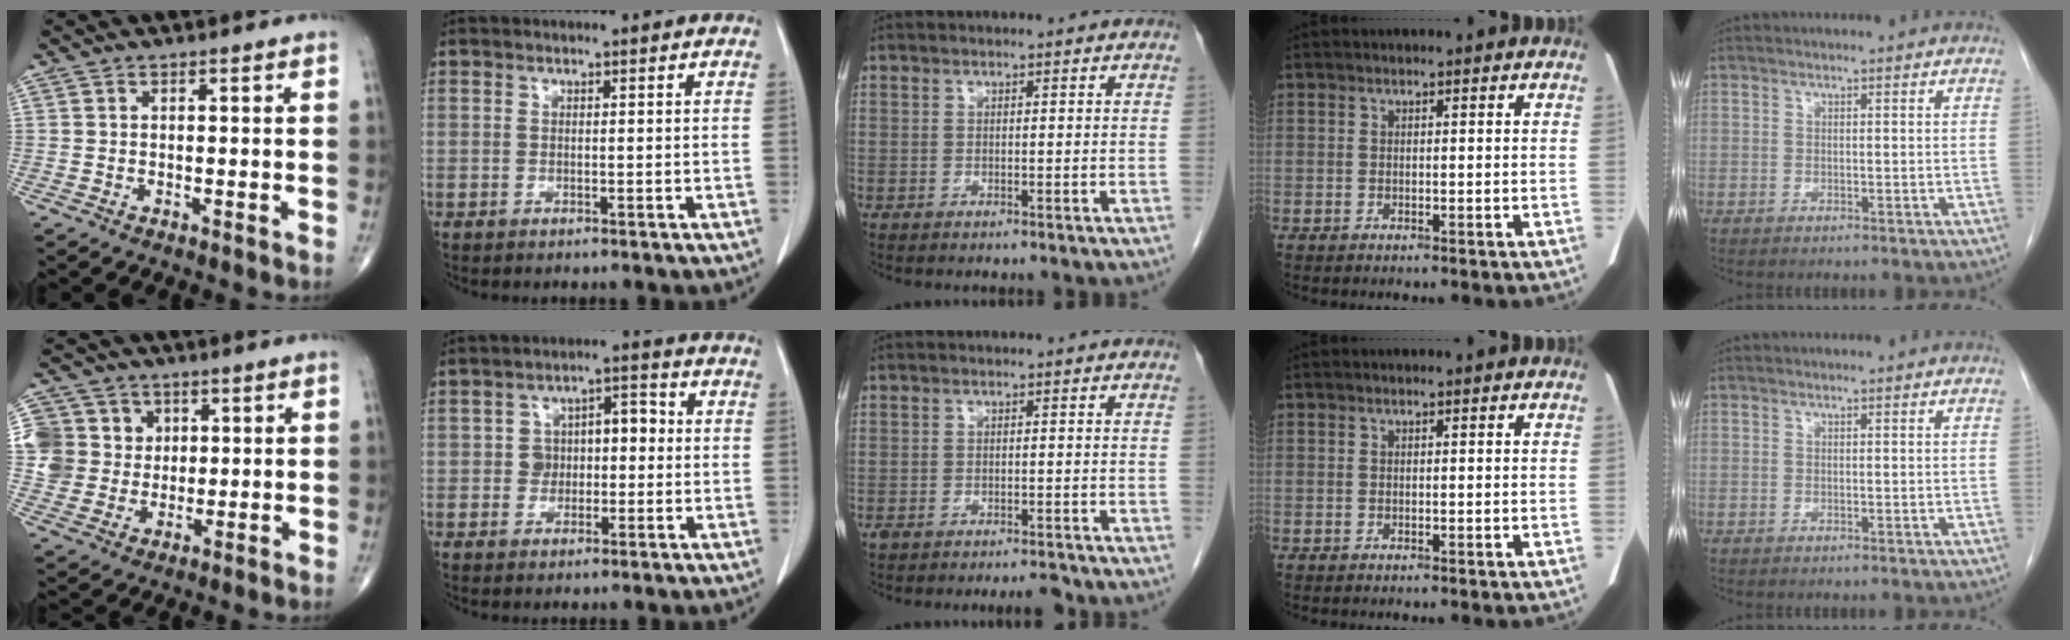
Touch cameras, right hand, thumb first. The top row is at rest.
{"thumb": {"total": 10.2, "force": [2.3, 9.6, 2.4], "torque": [-0.016, 0.009, 0.045]}, "index": {"total": 5.5, "force": [-0.3, 4.1, 3.7], "torque": [-0.059, 0.037, -0.001]}, "middle": {"total": 3.0, "force": [-2.7, 0.7, 1.1], "torque": [-0.020, 0.000, -0.040]}}